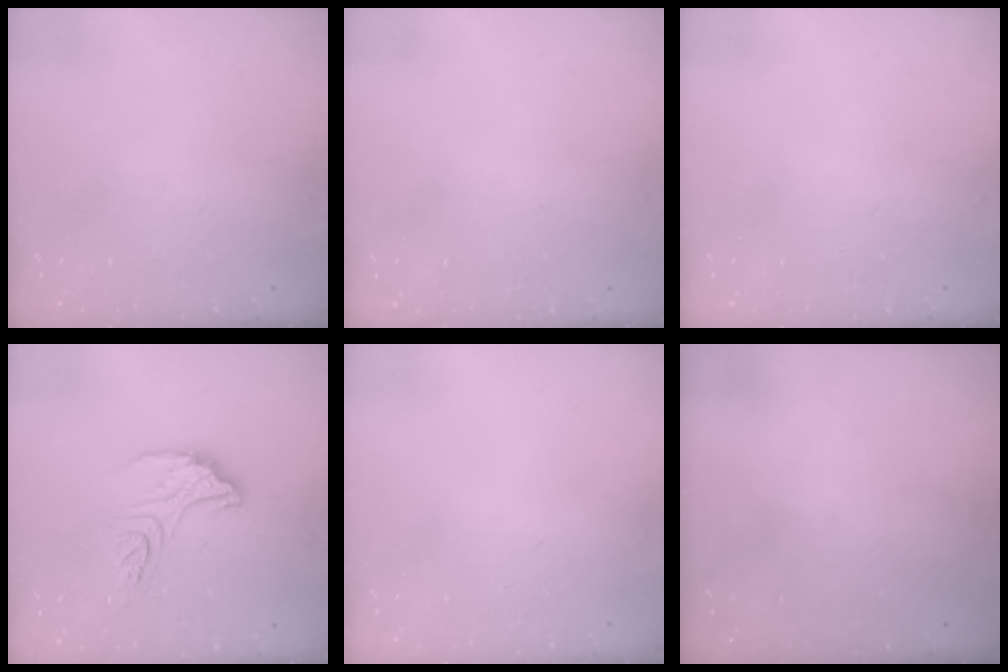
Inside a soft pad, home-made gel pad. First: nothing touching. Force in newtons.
{"total": 3.2, "press": 3.2, "slide": 0.1}
{"total": 0.0}
{"total": 13.3, "press": 13.3, "slide": 1.2}
{"total": 0.0}
{"total": 2.9, "press": 2.9, "slide": 0.3}